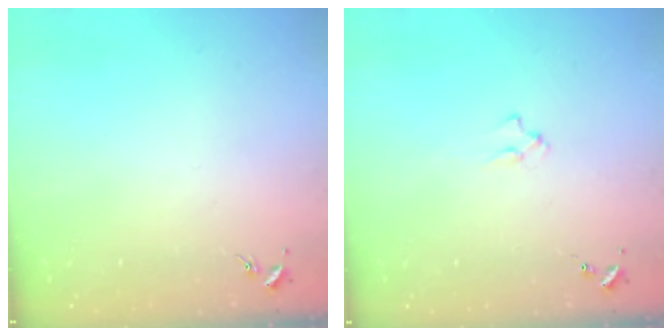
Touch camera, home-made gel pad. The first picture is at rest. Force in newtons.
{"total": 1.3, "press": 1.3, "slide": 0.3}